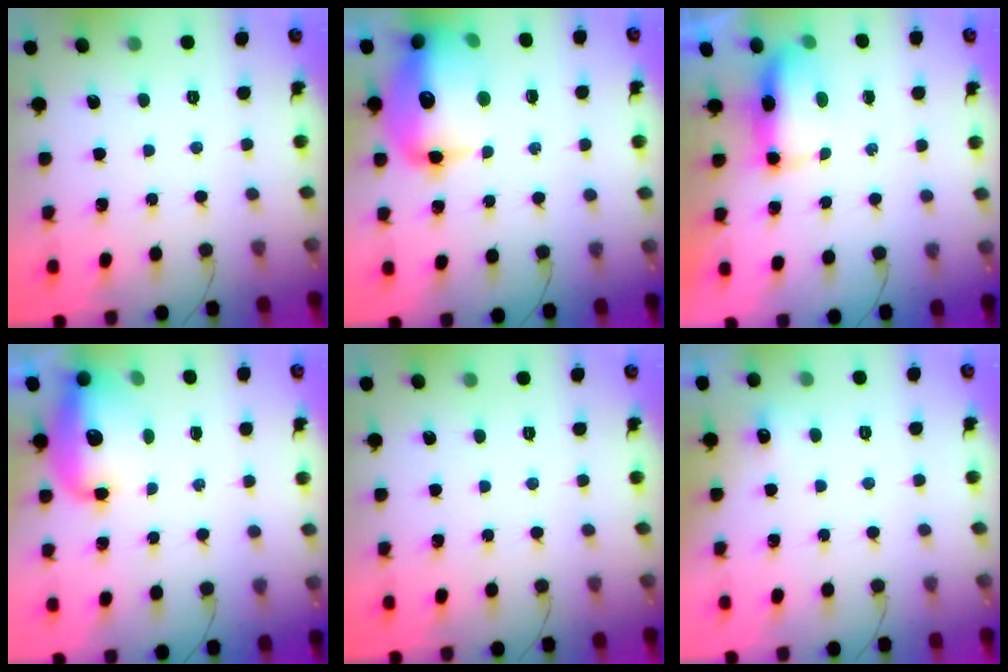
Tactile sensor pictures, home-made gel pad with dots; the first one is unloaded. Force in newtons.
{"total": 19.2, "press": 18.7, "slide": 4.1}
{"total": 7.9, "press": 7.3, "slide": 3.1}
{"total": 12.5, "press": 12.1, "slide": 2.9}
{"total": 0.0}
{"total": 6.6, "press": 3.0, "slide": 5.9}